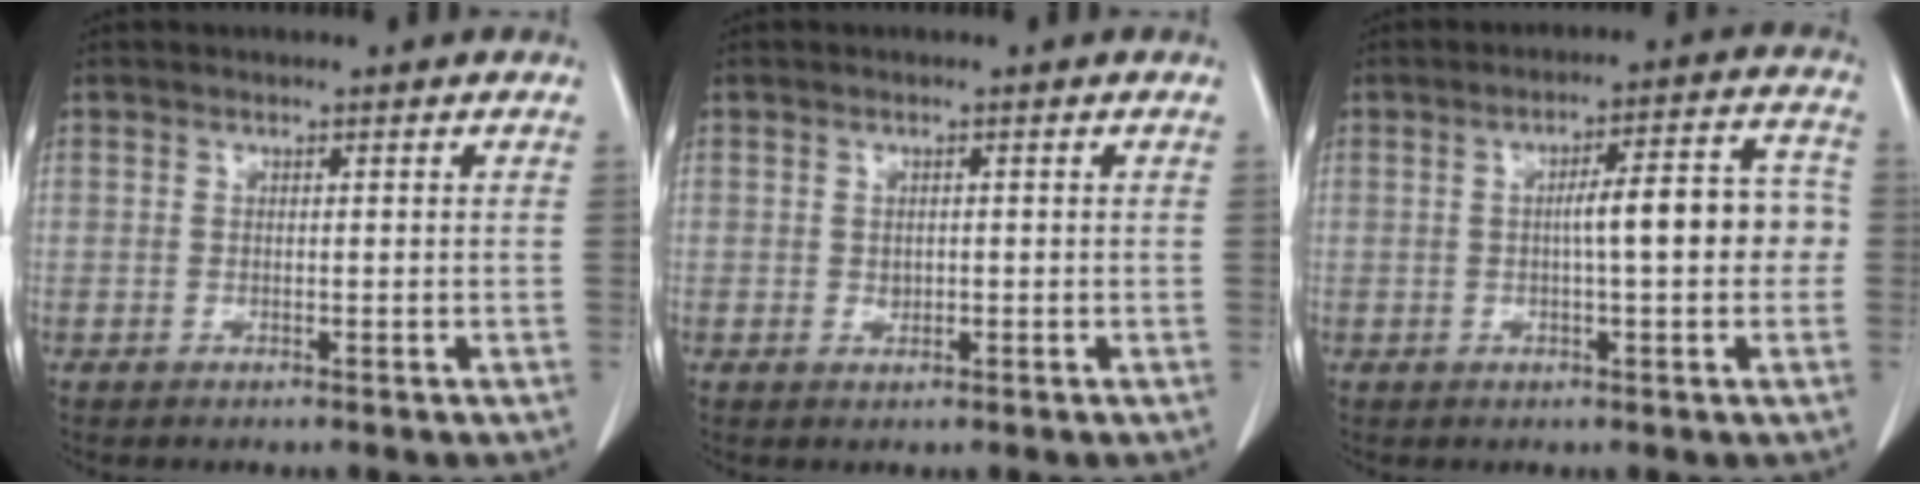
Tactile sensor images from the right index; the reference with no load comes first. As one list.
[{"total": 0.9, "force": [0.0, 0.8, 0.5], "torque": [-0.010, 0.001, 0.002]}, {"total": 9.0, "force": [-0.3, 1.8, 8.8], "torque": [-0.120, 0.034, -0.005]}]